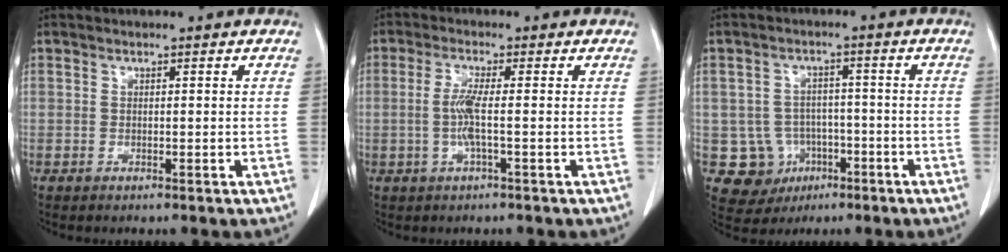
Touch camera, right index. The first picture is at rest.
{"total": 3.9, "force": [-0.5, 0.0, 3.9], "torque": [-0.086, -0.003, -0.012]}
{"total": 7.6, "force": [-2.2, 7.2, 1.2], "torque": [-0.025, 0.012, -0.022]}